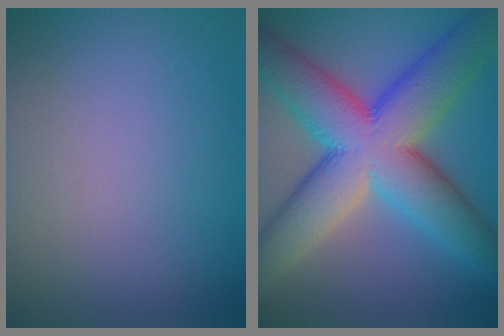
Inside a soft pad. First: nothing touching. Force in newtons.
{"total": 14.6, "press": 14.6, "slide": 0.3}